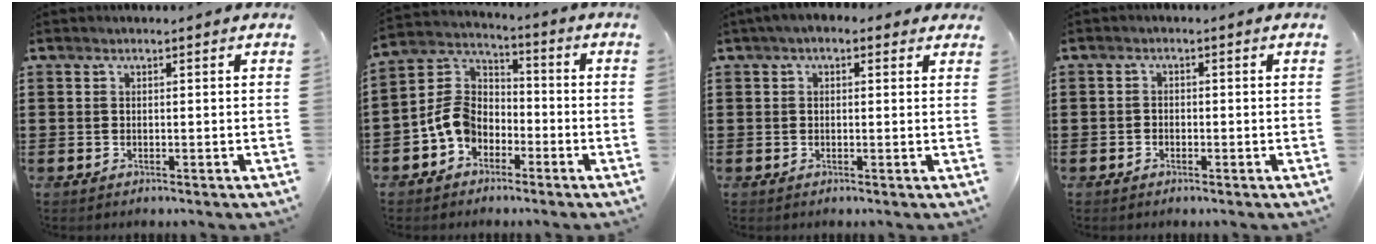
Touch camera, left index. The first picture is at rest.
{"total": 7.5, "force": [-2.9, 5.7, 3.8], "torque": [-0.117, 0.007, -0.067]}
{"total": 2.1, "force": [0.8, 1.4, 1.3], "torque": [-0.029, 0.009, 0.012]}
{"total": 1.1, "force": [-0.8, 0.7, 0.2], "torque": [-0.007, 0.002, -0.018]}